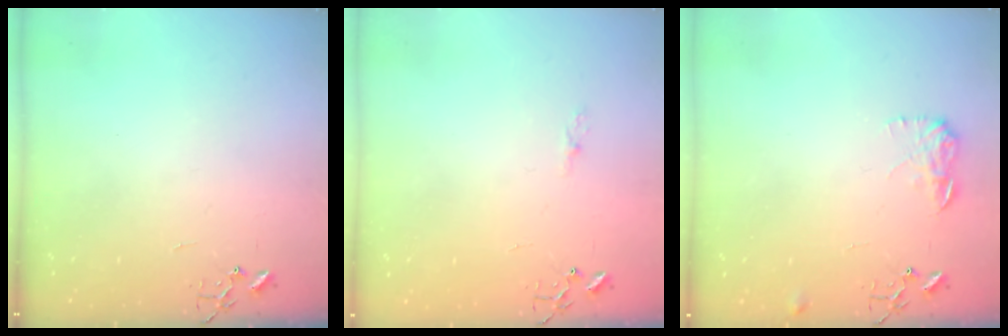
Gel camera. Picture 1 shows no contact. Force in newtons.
{"total": 3.3, "press": 3.3, "slide": 0.4}
{"total": 8.2, "press": 8.2, "slide": 0.4}